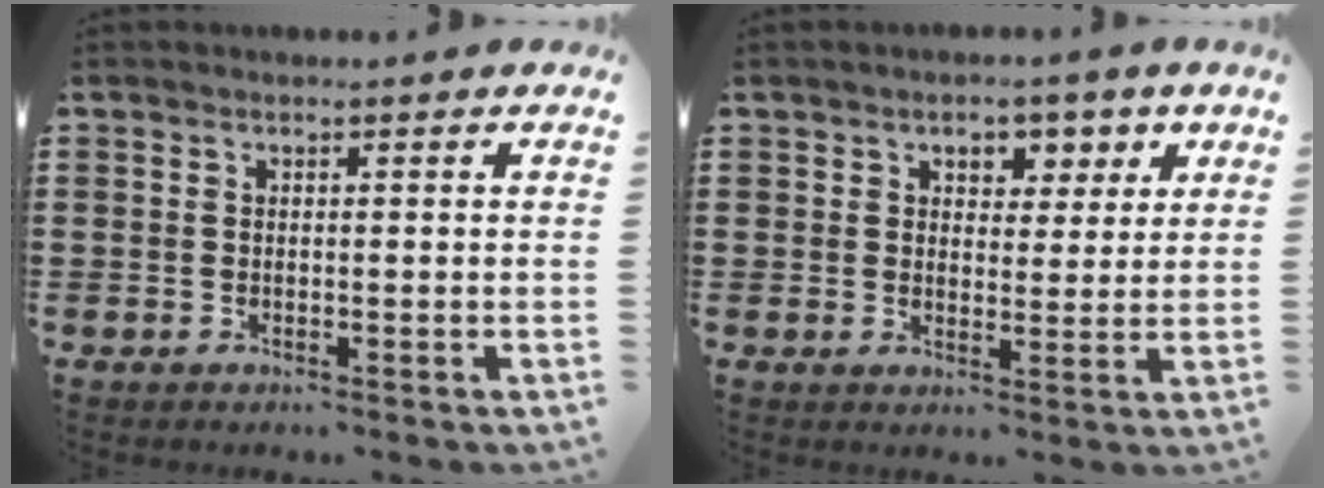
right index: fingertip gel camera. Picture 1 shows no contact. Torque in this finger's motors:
{"motor_torque": [0.17, -0.12, 0.26, 0.04]}